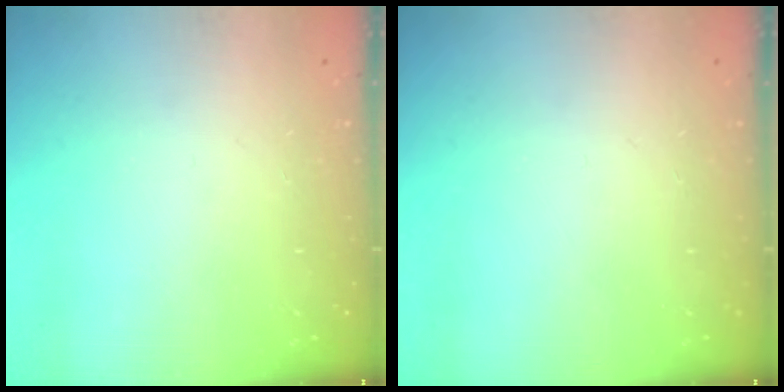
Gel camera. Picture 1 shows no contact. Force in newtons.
{"total": 0.0}